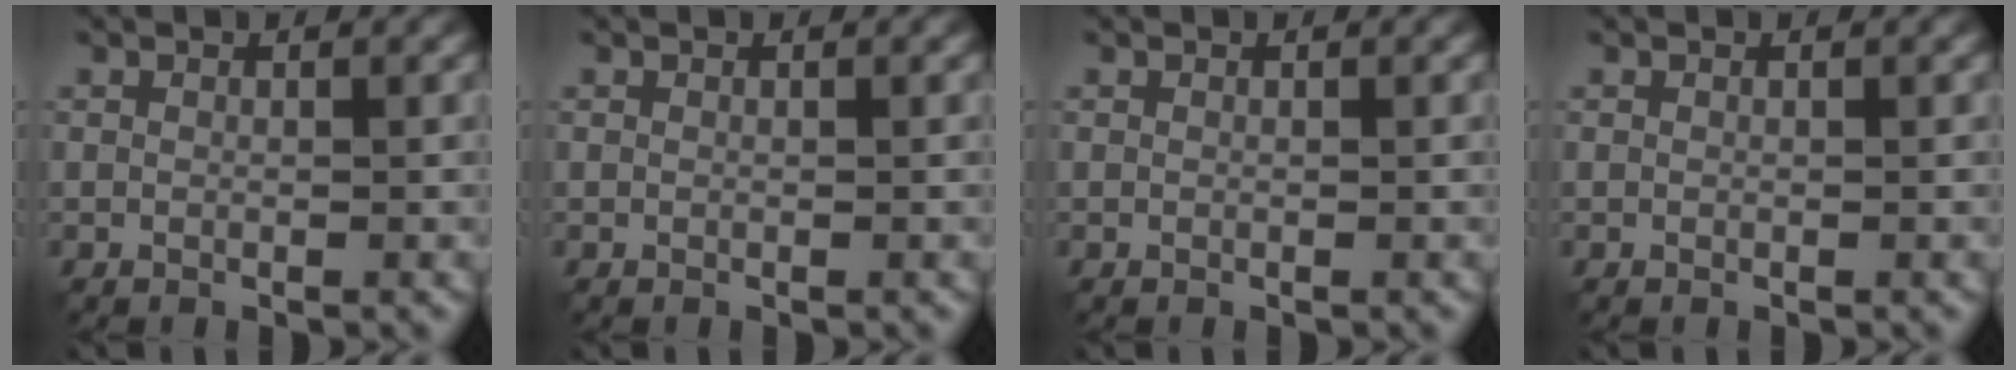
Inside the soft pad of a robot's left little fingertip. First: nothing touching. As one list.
[{"total": 0.0}, {"total": 0.0}, {"total": 0.0}]